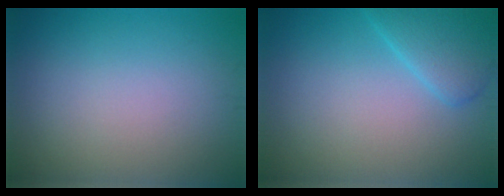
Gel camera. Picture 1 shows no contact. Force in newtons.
{"total": 3.1, "press": 3.1, "slide": 0.1}